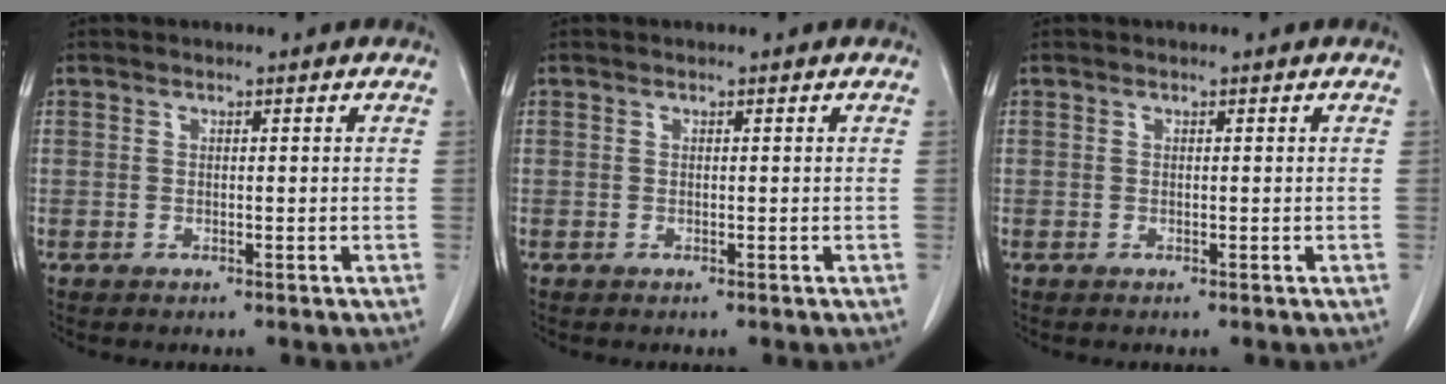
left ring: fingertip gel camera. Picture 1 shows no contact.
{"total": 0.0}
{"total": 0.0}